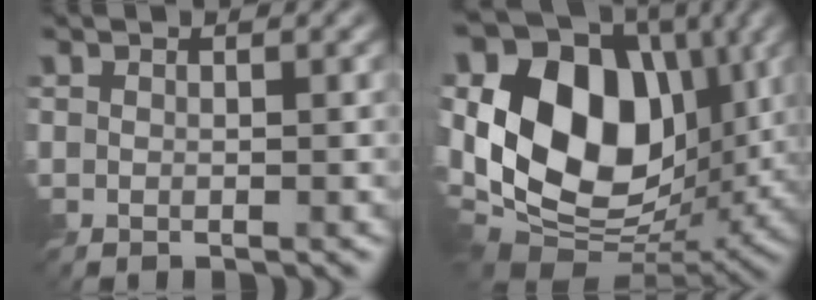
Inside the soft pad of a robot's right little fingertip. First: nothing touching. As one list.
[{"total": 15.6, "force": [2.4, 10.8, 11.1], "torque": [-0.210, 0.012, 0.030]}]